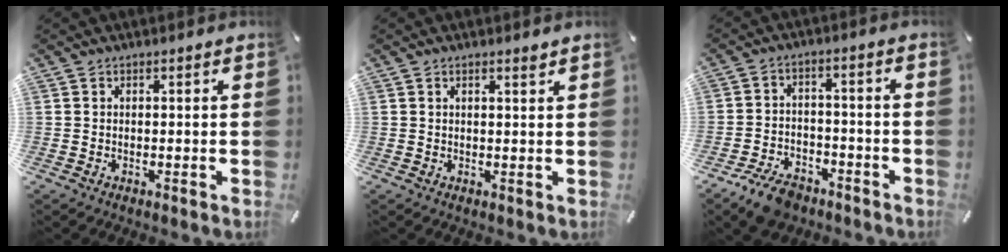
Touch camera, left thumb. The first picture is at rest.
{"total": 1.4, "force": [1.1, 0.2, 0.9], "torque": [-0.017, -0.002, 0.019]}
{"total": 7.5, "force": [-5.6, 4.0, 3.0], "torque": [-0.048, 0.036, -0.102]}